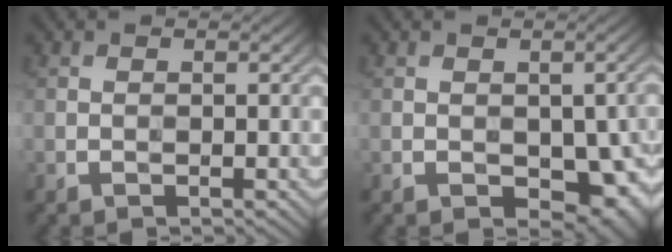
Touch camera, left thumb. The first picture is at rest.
{"total": 7.8, "force": [-2.1, 4.7, 5.9], "torque": [-0.082, -0.028, -0.021]}